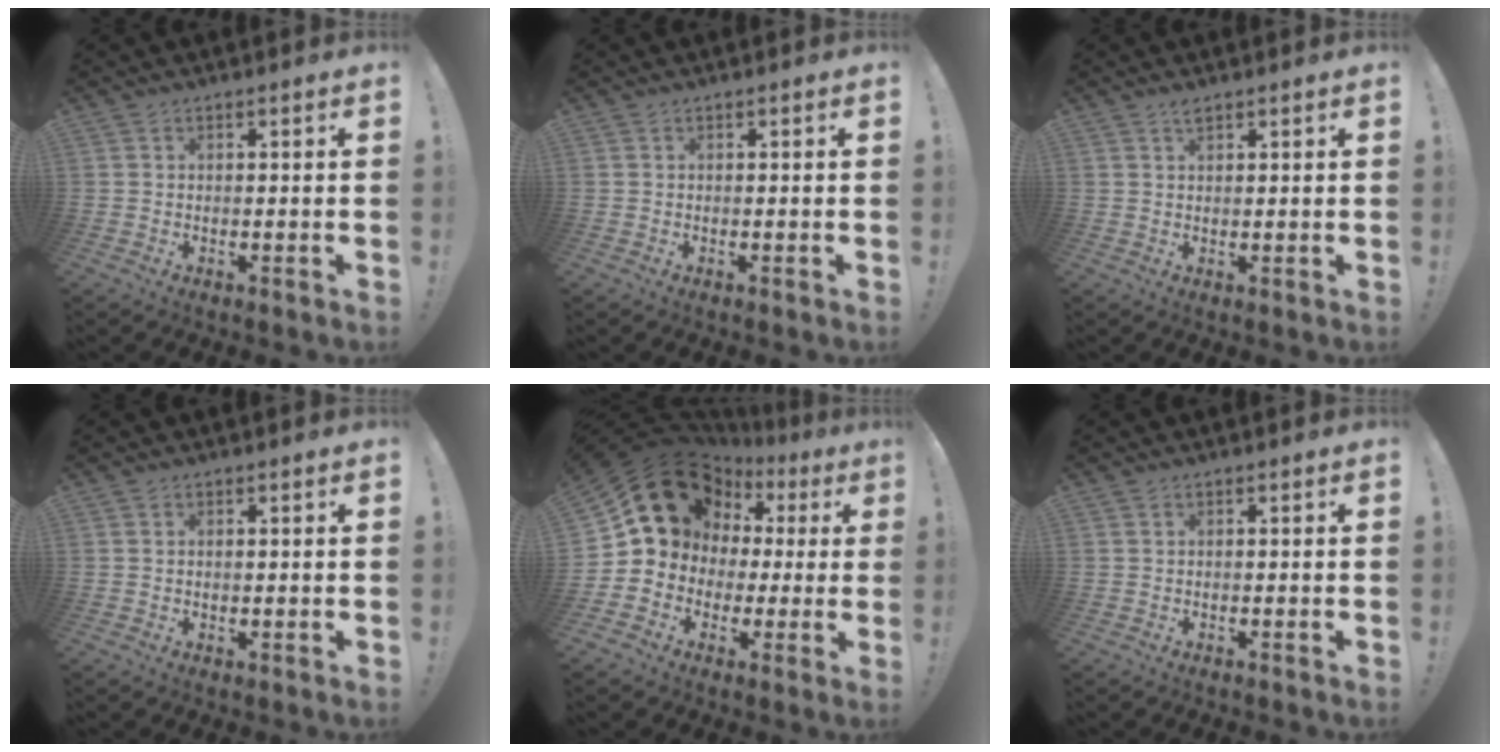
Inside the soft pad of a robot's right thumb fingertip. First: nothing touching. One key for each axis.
{"total": 0.0}
{"total": 1.9, "fx": 1.5, "fy": 0.5, "fz": 1.0, "tx": -0.007, "ty": -0.011, "tz": 0.024}
{"total": 0.7, "fx": 0.4, "fy": 0.3, "fz": 0.4, "tx": -0.002, "ty": -0.001, "tz": 0.007}
{"total": 17.0, "fx": 7.0, "fy": 13.7, "fz": 7.1, "tx": -0.098, "ty": -0.040, "tz": 0.157}
{"total": 0.0}